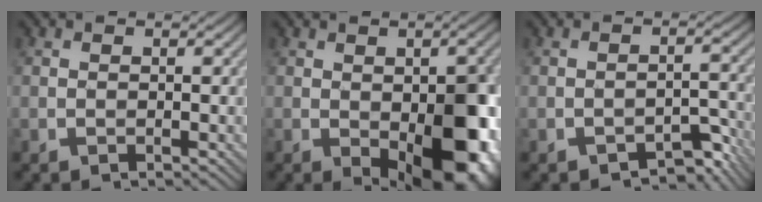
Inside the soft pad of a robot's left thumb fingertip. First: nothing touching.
{"total": 13.4, "force": [-3.8, 6.8, 10.9], "torque": [-0.128, -0.029, -0.041]}
{"total": 4.4, "force": [-3.3, 1.7, 2.2], "torque": [-0.025, 0.008, -0.045]}